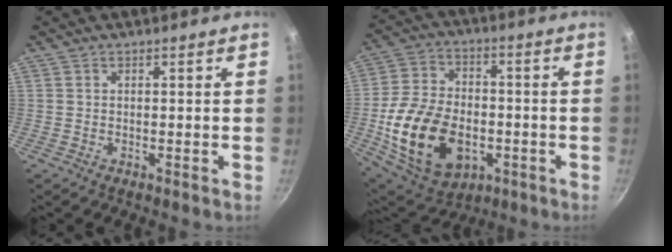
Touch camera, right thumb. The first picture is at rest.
{"total": 21.9, "force": [-5.1, 14.4, 15.7], "torque": [-0.286, 0.020, -0.075]}